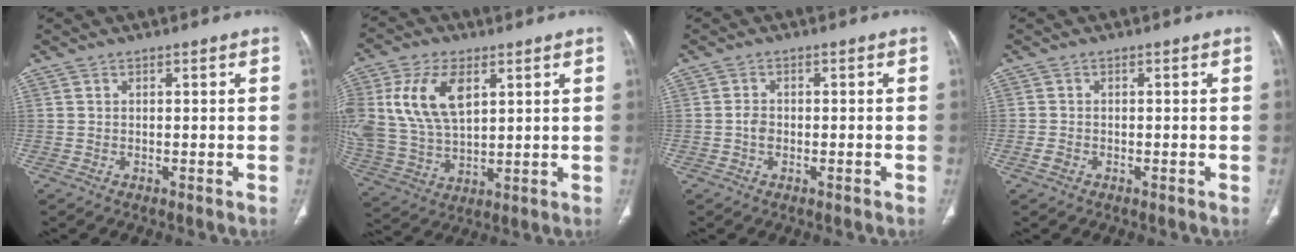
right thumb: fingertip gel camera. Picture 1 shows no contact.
{"total": 15.4, "force": [5.0, 8.9, 11.5], "torque": [-0.229, -0.006, 0.104]}
{"total": 2.7, "force": [-0.5, 1.7, 2.0], "torque": [-0.034, 0.006, -0.014]}
{"total": 1.4, "force": [-0.7, 1.0, 0.7], "torque": [-0.013, 0.004, -0.014]}